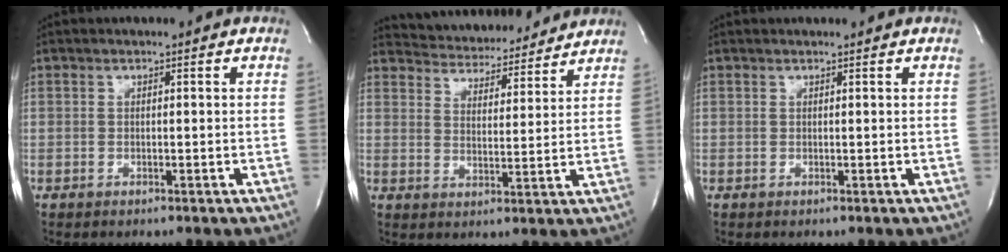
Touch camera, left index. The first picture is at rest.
{"total": 13.2, "force": [12.7, 2.9, 2.5], "torque": [-0.034, 0.009, 0.178]}
{"total": 1.1, "force": [1.0, 0.0, 0.1], "torque": [-0.006, 0.012, 0.018]}